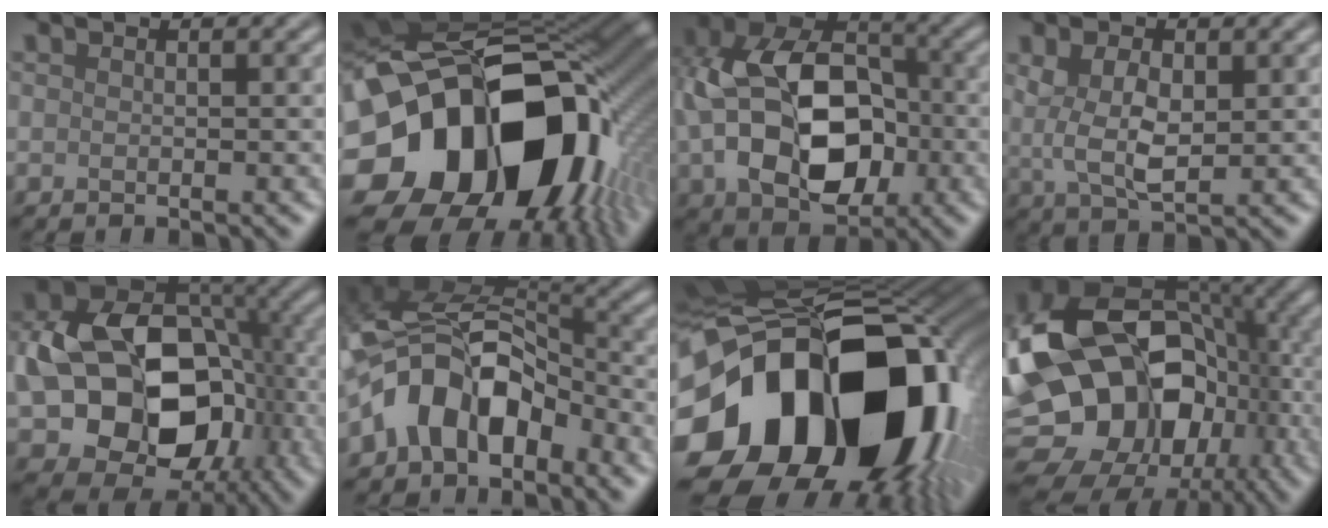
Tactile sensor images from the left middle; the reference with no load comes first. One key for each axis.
{"total": 21.6, "fx": -4.6, "fy": 15.4, "fz": 14.5, "tx": -0.304, "ty": -0.056, "tz": -0.050}
{"total": 12.6, "fx": -0.7, "fy": 9.0, "fz": 8.7, "tx": -0.166, "ty": -0.005, "tz": -0.005}
{"total": 4.2, "fx": 0.7, "fy": 2.2, "fz": 3.5, "tx": -0.077, "ty": 0.001, "tz": 0.020}
{"total": 16.8, "fx": -3.2, "fy": 12.8, "fz": 10.5, "tx": -0.176, "ty": -0.011, "tz": -0.030}
{"total": 8.8, "fx": -3.7, "fy": 5.6, "fz": 5.7, "tx": -0.087, "ty": 0.014, "tz": -0.076}
{"total": 21.6, "fx": -5.1, "fy": 14.5, "fz": 15.2, "tx": -0.286, "ty": -0.054, "tz": -0.058}
{"total": 19.2, "fx": -3.6, "fy": 14.6, "fz": 11.9, "tx": -0.234, "ty": 0.000, "tz": -0.050}